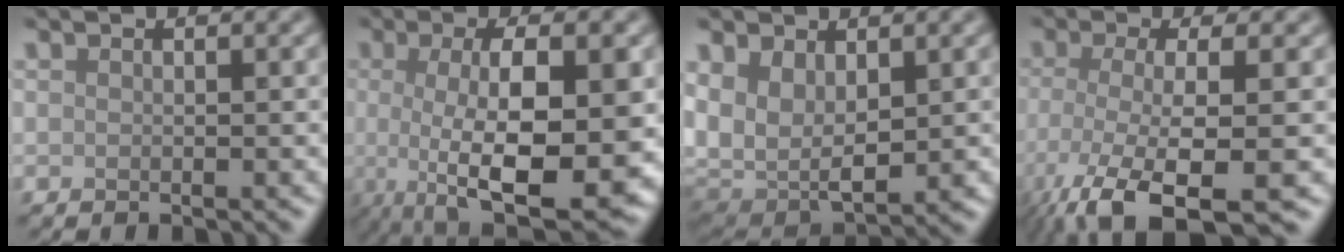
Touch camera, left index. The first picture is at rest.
{"total": 10.5, "force": [-1.1, 3.3, 9.9], "torque": [-0.159, -0.019, -0.013]}
{"total": 7.2, "force": [0.8, 5.0, 5.1], "torque": [-0.128, -0.018, 0.023]}
{"total": 9.4, "force": [-5.1, 2.6, 7.5], "torque": [-0.134, -0.026, -0.087]}